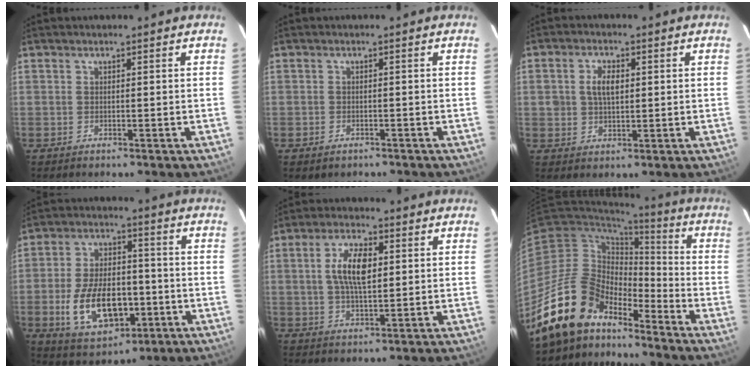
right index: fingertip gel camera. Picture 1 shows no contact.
{"total": 2.0, "force": [-1.2, 1.4, 0.8], "torque": [-0.016, -0.002, -0.016]}
{"total": 4.8, "force": [0.9, 3.0, 3.6], "torque": [-0.064, 0.008, 0.020]}
{"total": 15.5, "force": [-4.2, 8.8, 12.1], "torque": [-0.245, 0.001, -0.053]}
{"total": 8.0, "force": [1.5, 3.2, 7.2], "torque": [-0.136, 0.009, 0.029]}
{"total": 16.5, "force": [-13.4, 7.6, 5.9], "torque": [-0.122, 0.018, -0.243]}